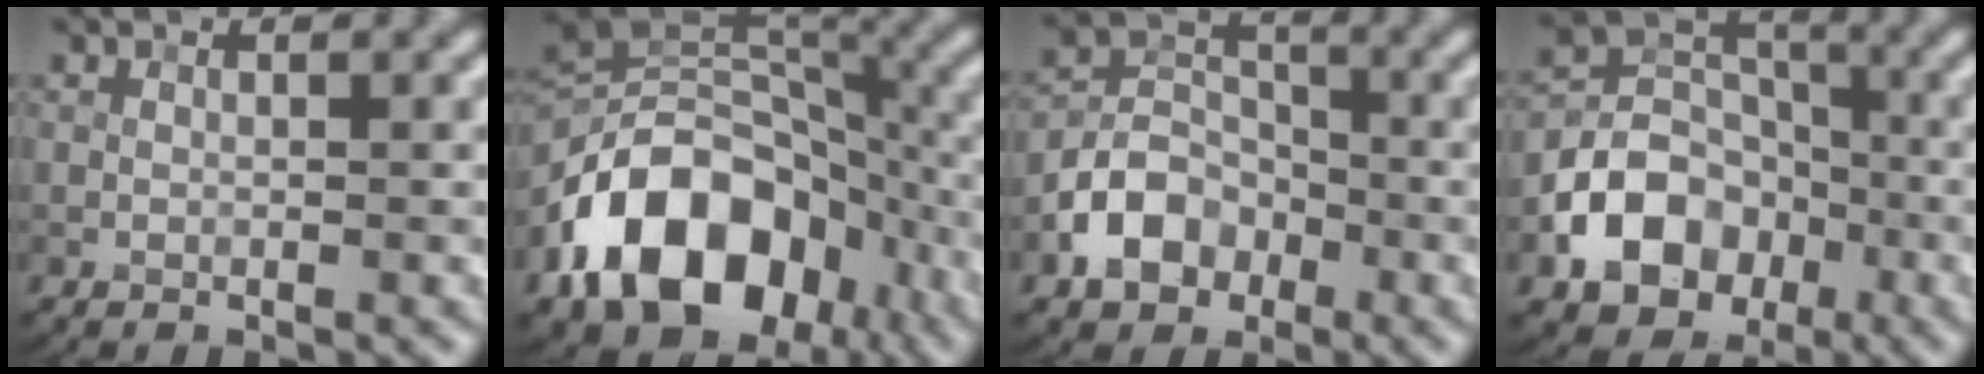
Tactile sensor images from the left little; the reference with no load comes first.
{"total": 13.5, "force": [-6.6, 8.8, 7.8], "torque": [-0.131, 0.008, -0.128]}
{"total": 5.0, "force": [-2.6, 3.7, 2.2], "torque": [-0.037, 0.004, -0.055]}
{"total": 7.5, "force": [-3.1, 5.8, 3.6], "torque": [-0.052, -0.003, -0.060]}